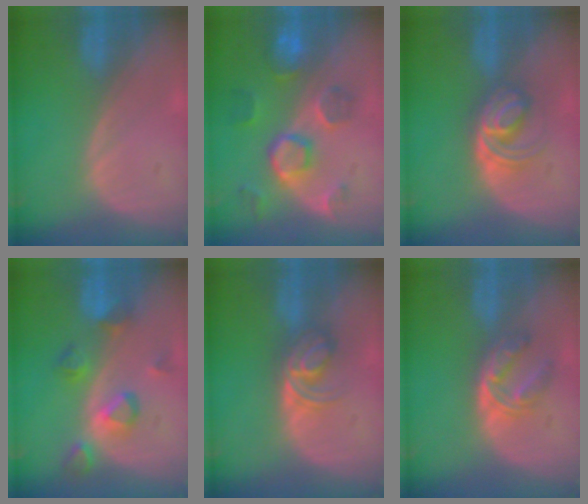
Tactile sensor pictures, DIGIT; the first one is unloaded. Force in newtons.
{"total": 8.6, "press": 7.7, "slide": 3.8}
{"total": 6.0, "press": 5.2, "slide": 3.1}
{"total": 5.8, "press": 5.7, "slide": 0.6}
{"total": 5.7, "press": 4.8, "slide": 3.1}
{"total": 6.0, "press": 4.8, "slide": 3.5}